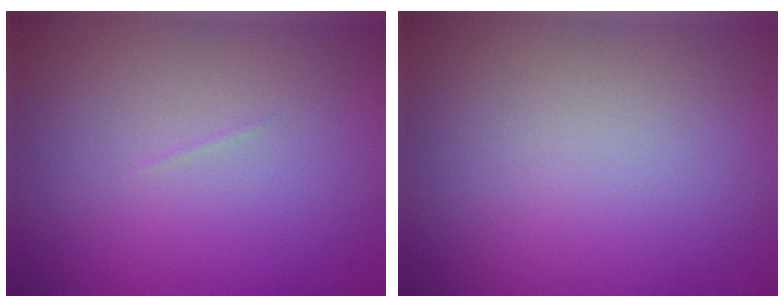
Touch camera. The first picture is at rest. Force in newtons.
{"total": 0.0}